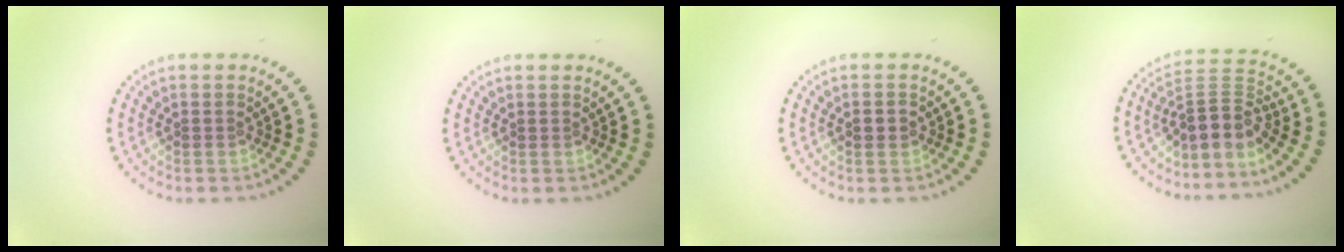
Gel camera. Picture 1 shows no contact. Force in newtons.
{"total": 0.0}
{"total": 1.6, "press": 1.6, "slide": 0.3}
{"total": 3.5, "press": 2.5, "slide": 2.5}